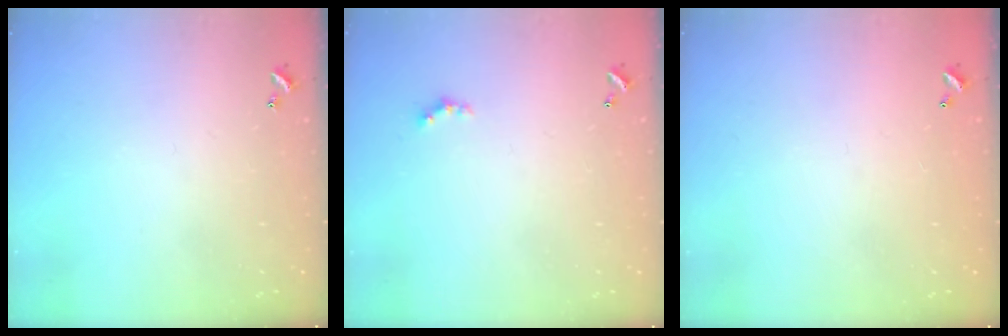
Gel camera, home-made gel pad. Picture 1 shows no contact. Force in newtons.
{"total": 1.6, "press": 1.6, "slide": 0.4}
{"total": 2.9, "press": 2.9, "slide": 0.1}